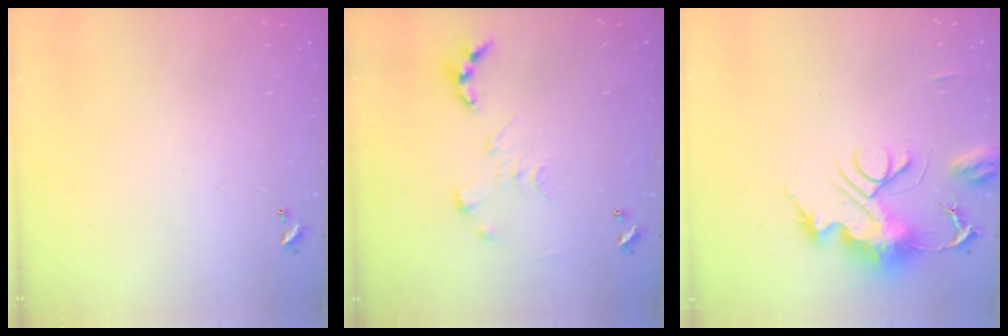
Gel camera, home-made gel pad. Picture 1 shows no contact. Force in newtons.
{"total": 0.0}
{"total": 11.9, "press": 11.9, "slide": 1.3}